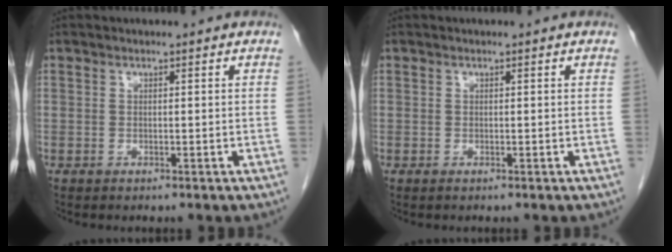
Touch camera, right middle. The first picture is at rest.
{"total": 0.0}